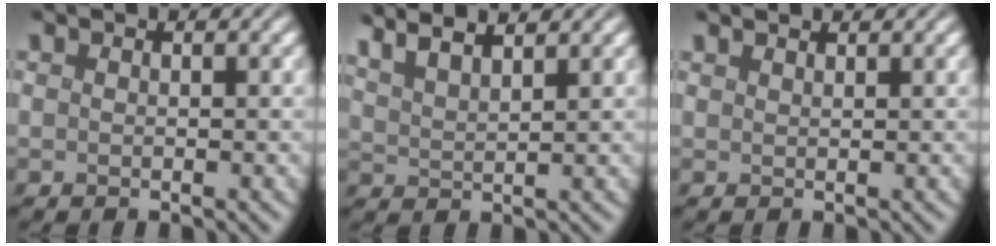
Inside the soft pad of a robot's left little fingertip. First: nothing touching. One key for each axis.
{"total": 5.0, "fx": 3.7, "fy": 1.2, "fz": 3.1, "tx": -0.072, "ty": 0.022, "tz": 0.051}
{"total": 0.9, "fx": 0.9, "fy": 0.1, "fz": 0.2, "tx": -0.001, "ty": 0.006, "tz": 0.009}